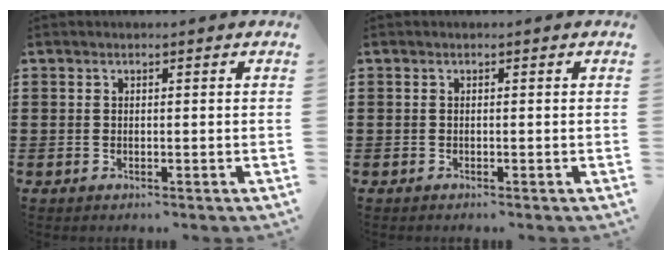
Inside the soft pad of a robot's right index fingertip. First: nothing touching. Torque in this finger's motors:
{"motor_torque": [-0.98, 0.98, 0.00, 0.00]}